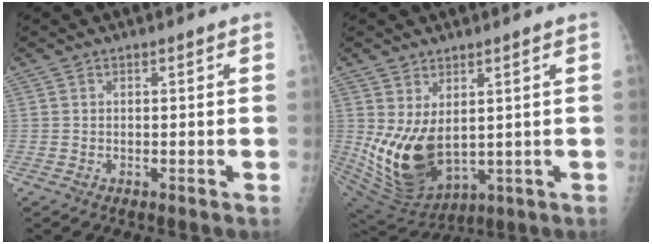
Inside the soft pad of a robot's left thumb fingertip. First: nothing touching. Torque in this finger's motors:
{"motor_torque": [0.61, 0.64, 1.46, -0.19, 0.49]}